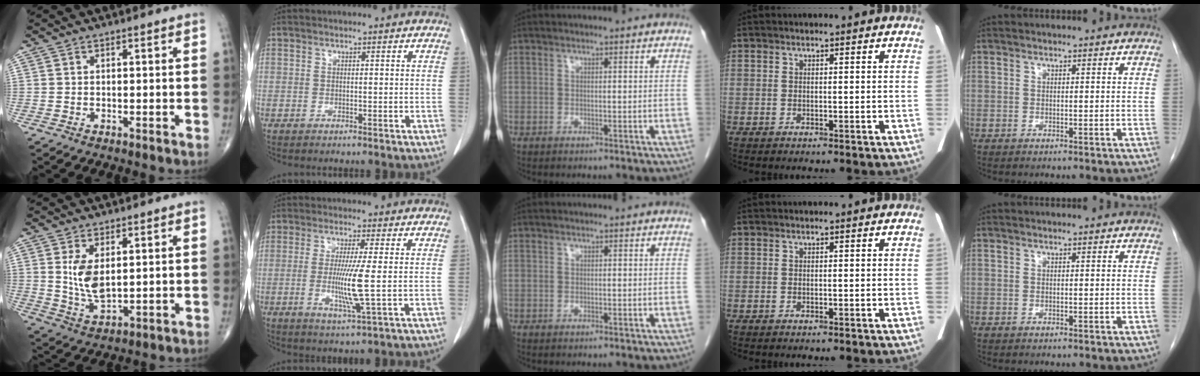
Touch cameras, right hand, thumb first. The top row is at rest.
{"thumb": {"total": 7.1, "force": [1.7, 3.5, 5.9], "torque": [-0.108, -0.018, 0.046]}, "index": {"total": 7.5, "force": [-0.7, -0.5, 7.4], "torque": [-0.147, -0.019, -0.014]}}